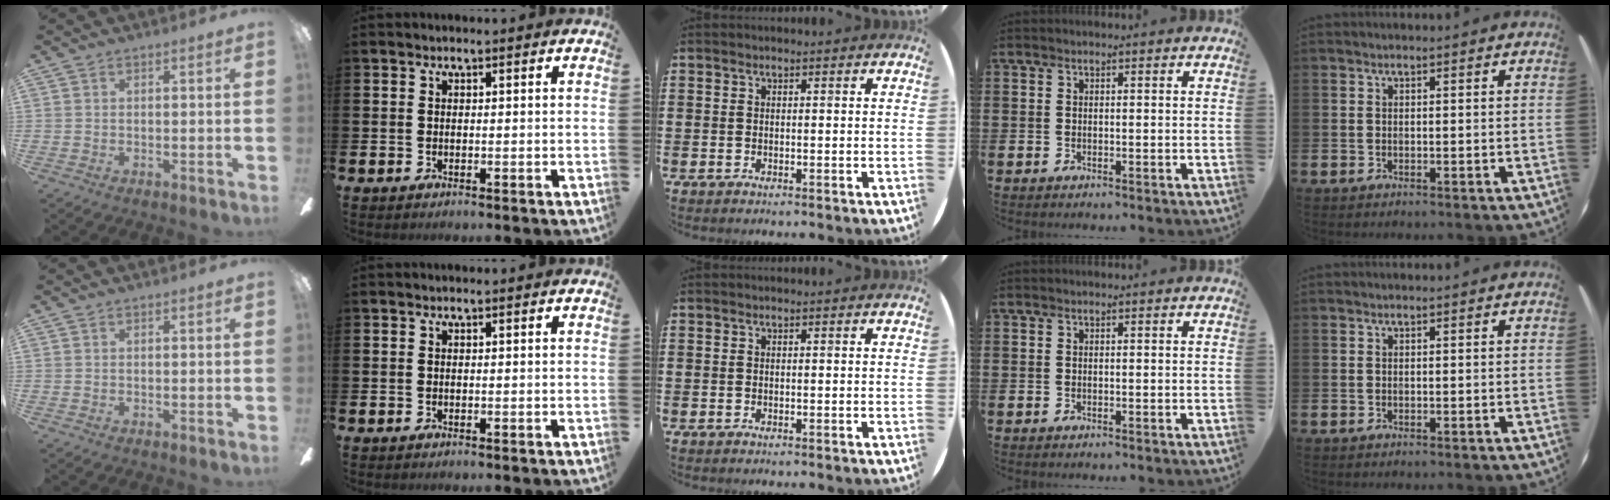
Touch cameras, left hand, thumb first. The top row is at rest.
{}